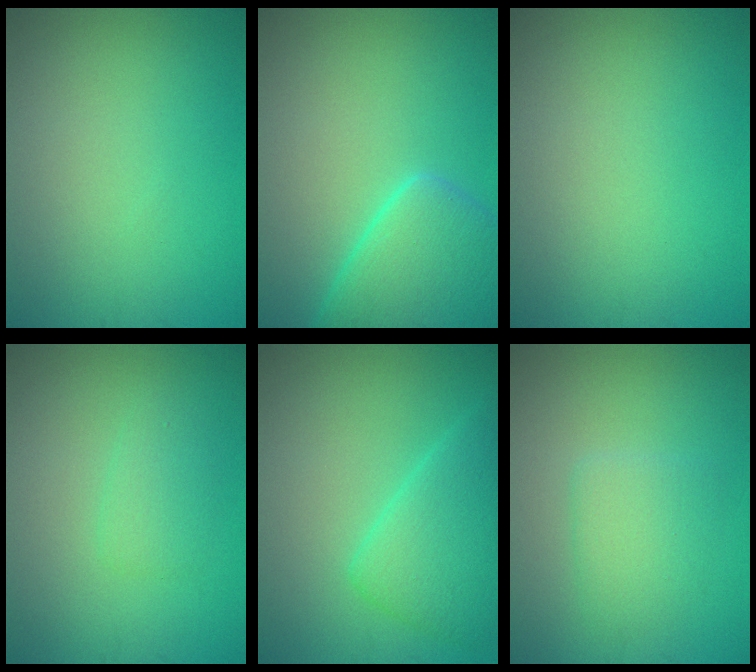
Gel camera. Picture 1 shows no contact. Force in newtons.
{"total": 6.1, "press": 6.1, "slide": 0.5}
{"total": 0.0}
{"total": 1.6, "press": 1.6, "slide": 0.1}
{"total": 4.6, "press": 4.6, "slide": 0.3}
{"total": 2.4, "press": 2.3, "slide": 0.5}